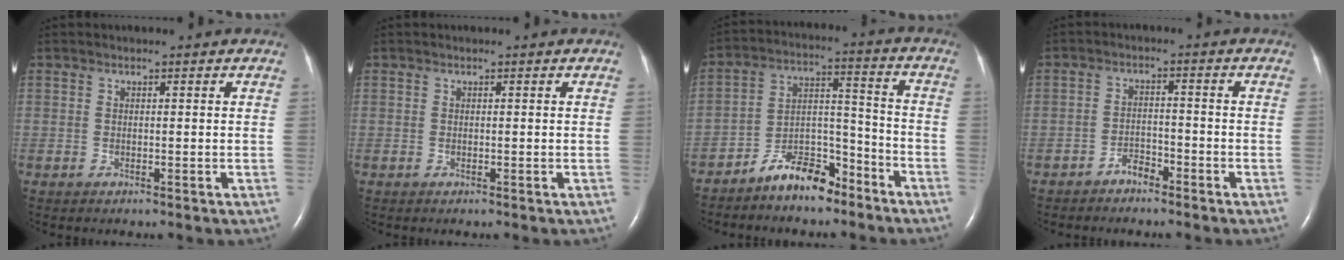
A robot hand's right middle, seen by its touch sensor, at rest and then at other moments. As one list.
[{"total": 0.0}, {"total": 8.8, "force": [-7.1, 3.2, 4.2], "torque": [-0.073, 0.025, -0.127]}, {"total": 2.6, "force": [-2.2, 1.1, 0.8], "torque": [-0.014, 0.003, -0.038]}]